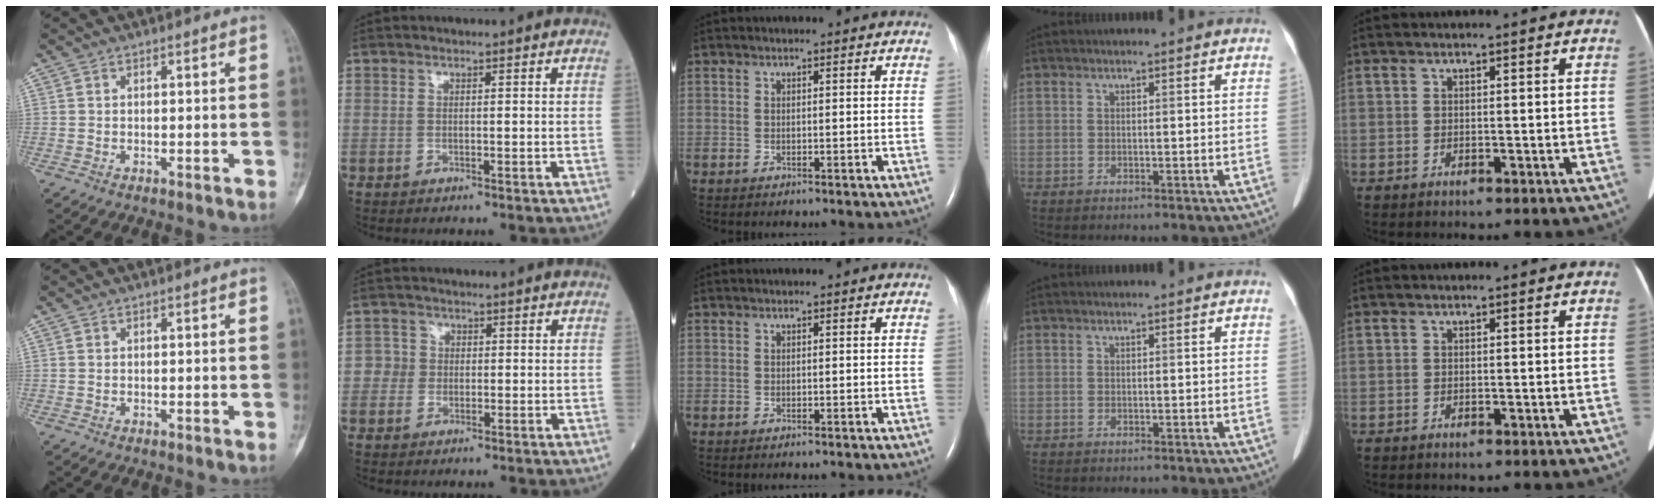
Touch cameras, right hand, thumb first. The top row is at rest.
{"index": {"total": 2.2, "force": [-0.3, 2.2, 0.3], "torque": [0.002, 0.008, -0.011]}}